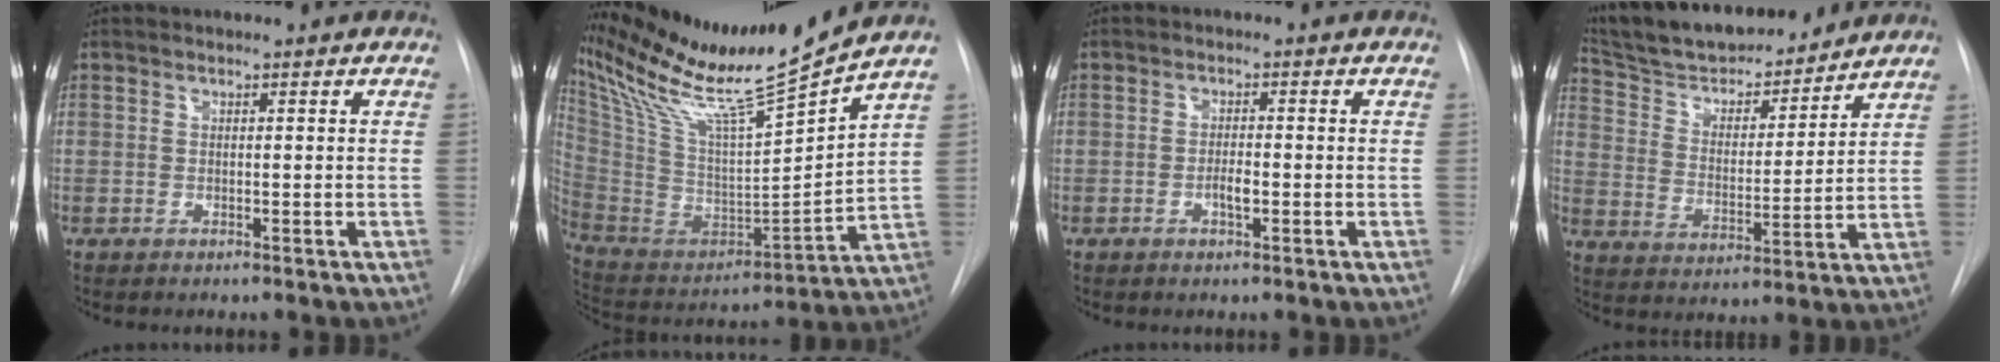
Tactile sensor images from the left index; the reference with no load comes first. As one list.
[{"total": 22.6, "force": [19.2, -1.0, 11.9], "torque": [-0.216, -0.037, 0.340]}, {"total": 1.9, "force": [-0.7, 0.4, 1.7], "torque": [-0.030, 0.002, -0.013]}, {"total": 18.6, "force": [17.0, 3.8, 6.5], "torque": [-0.109, 0.009, 0.277]}]